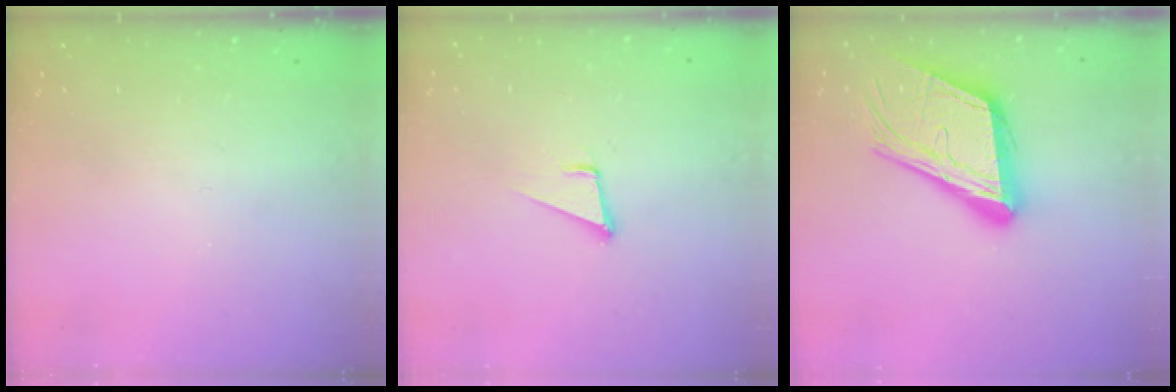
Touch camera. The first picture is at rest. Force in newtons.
{"total": 3.6, "press": 2.7, "slide": 2.4}
{"total": 20.7, "press": 20.5, "slide": 3.2}